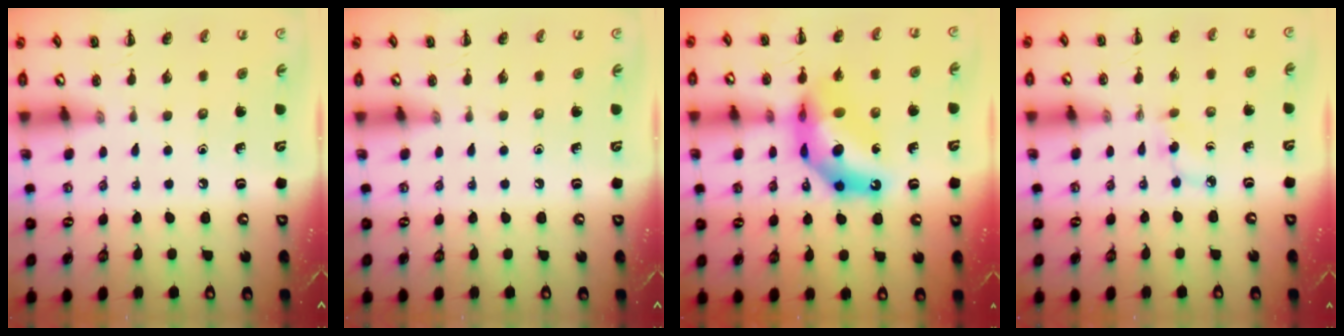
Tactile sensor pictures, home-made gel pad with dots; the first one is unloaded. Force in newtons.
{"total": 0.0}
{"total": 12.0, "press": 11.4, "slide": 3.5}
{"total": 4.1, "press": 3.9, "slide": 1.2}